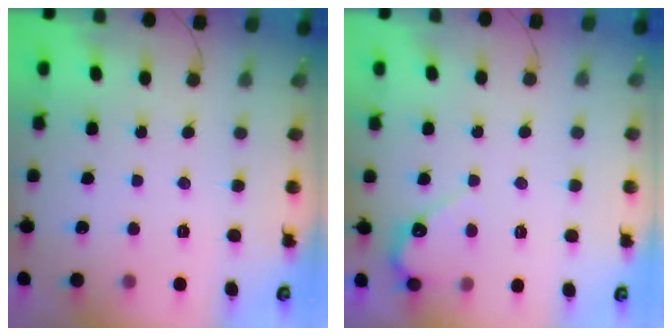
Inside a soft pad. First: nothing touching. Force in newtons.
{"total": 4.7, "press": 4.7, "slide": 0.4}